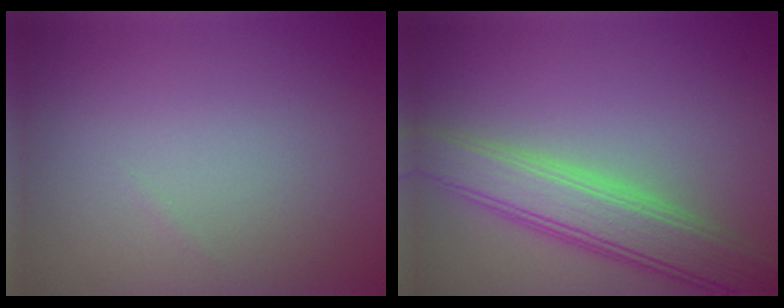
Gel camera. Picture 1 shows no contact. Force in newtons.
{"total": 6.0, "press": 6.0, "slide": 0.4}